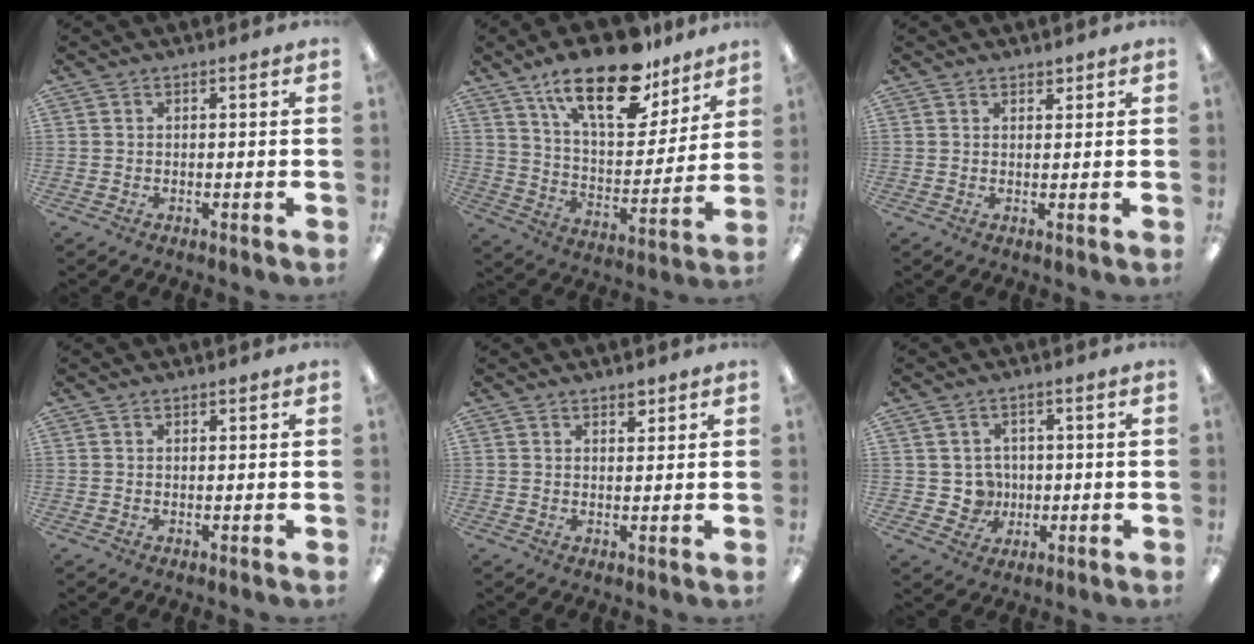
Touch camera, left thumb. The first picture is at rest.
{"total": 22.1, "force": [15.0, 9.2, 13.4], "torque": [-0.211, -0.085, 0.256]}
{"total": 1.5, "force": [1.3, 0.7, 0.3], "torque": [0.002, -0.004, 0.022]}
{"total": 0.5, "force": [0.5, 0.2, 0.1], "torque": [-0.003, 0.001, 0.009]}
{"total": 2.4, "force": [1.9, 1.2, 0.9], "torque": [-0.003, -0.008, 0.032]}
{"total": 5.1, "force": [0.2, 5.0, 0.9], "torque": [-0.015, 0.004, 0.007]}